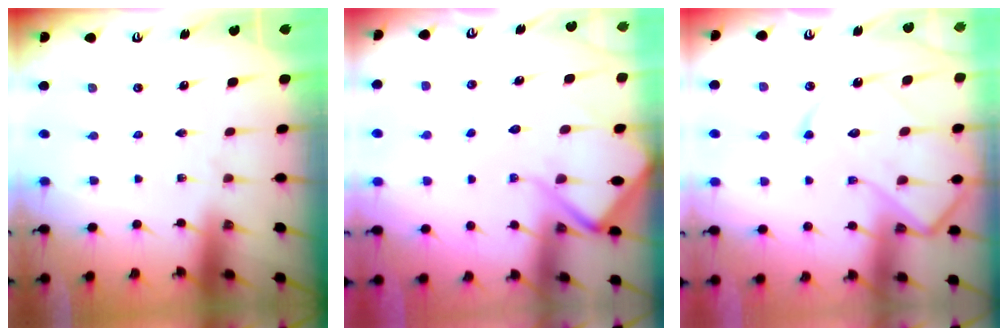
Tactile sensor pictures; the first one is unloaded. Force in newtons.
{"total": 9.3, "press": 9.2, "slide": 1.0}
{"total": 13.8, "press": 13.7, "slide": 1.3}